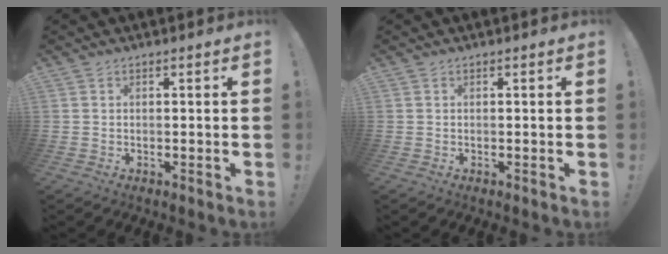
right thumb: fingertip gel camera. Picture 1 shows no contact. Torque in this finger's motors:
{"motor_torque": [-0.16, -0.16, 0.04, -0.01, 0.03]}